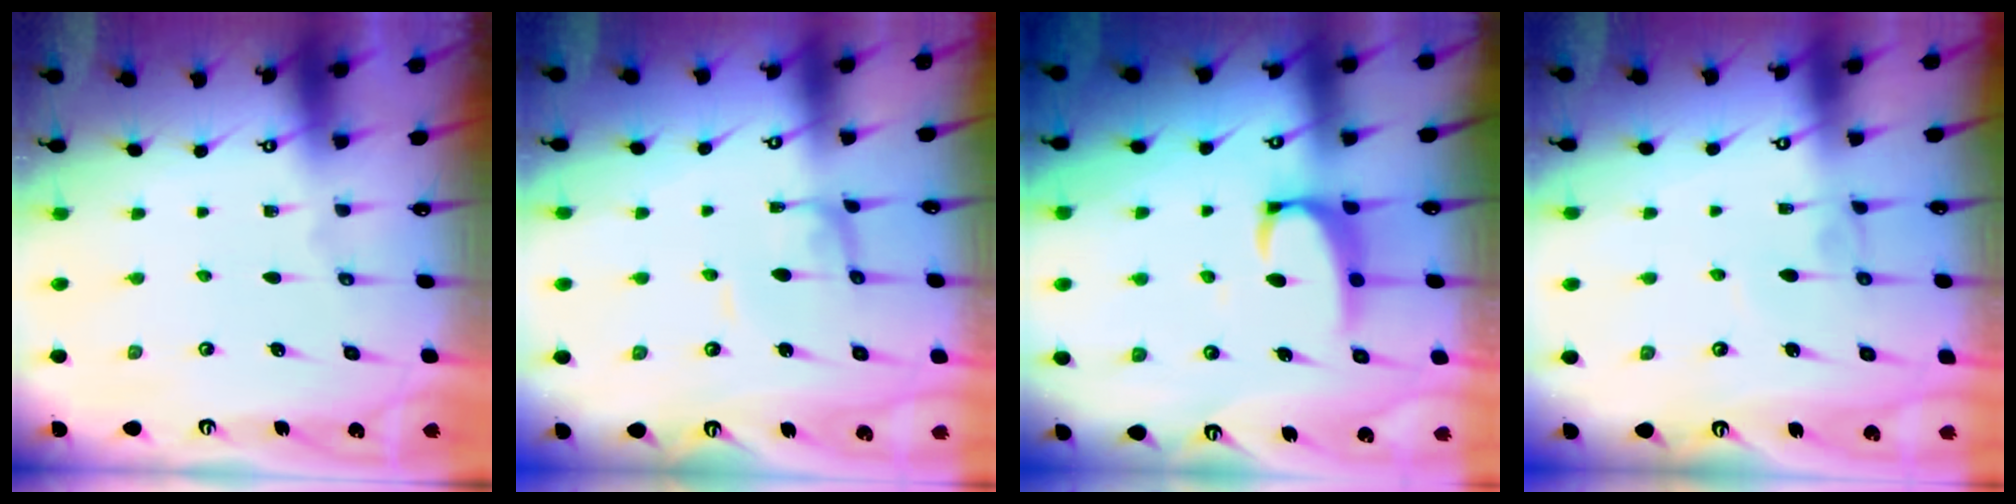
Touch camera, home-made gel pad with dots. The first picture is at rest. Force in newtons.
{"total": 0.9, "press": 0.9, "slide": 0.1}
{"total": 3.3, "press": 3.2, "slide": 0.7}
{"total": 1.3, "press": 1.3, "slide": 0.3}